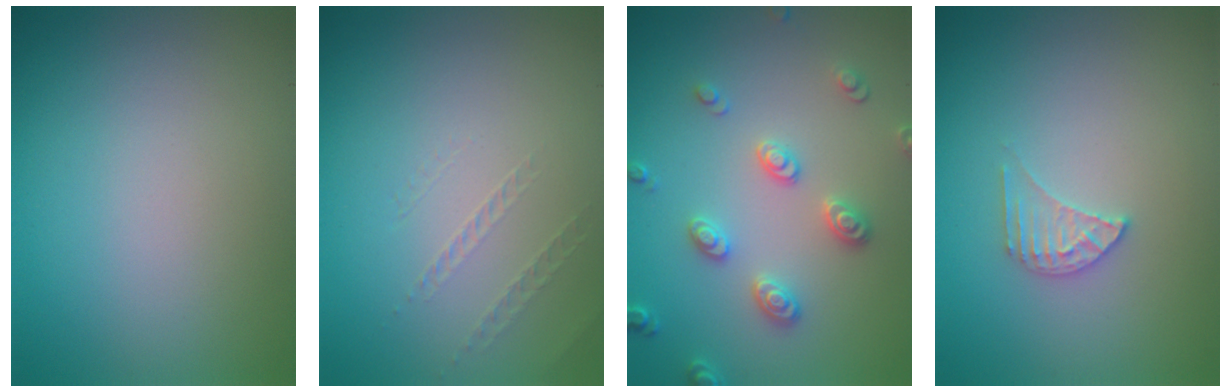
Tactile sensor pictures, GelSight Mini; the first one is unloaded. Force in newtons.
{"total": 0.9, "press": 0.1, "slide": 0.9}
{"total": 2.8, "press": 2.7, "slide": 0.8}
{"total": 1.7, "press": 1.7, "slide": 0.1}